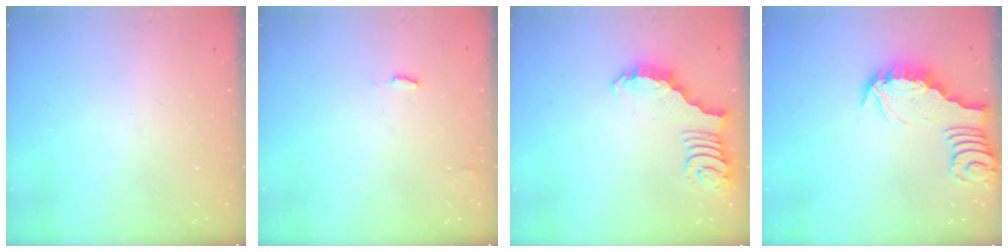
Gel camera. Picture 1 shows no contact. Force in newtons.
{"total": 4.0, "press": 4.0, "slide": 0.2}
{"total": 2.7, "press": 2.6, "slide": 0.5}
{"total": 2.9, "press": 2.9, "slide": 0.3}